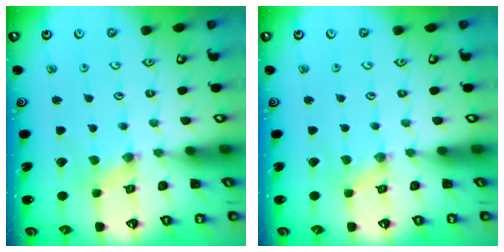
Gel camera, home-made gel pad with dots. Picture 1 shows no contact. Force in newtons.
{"total": 0.0}